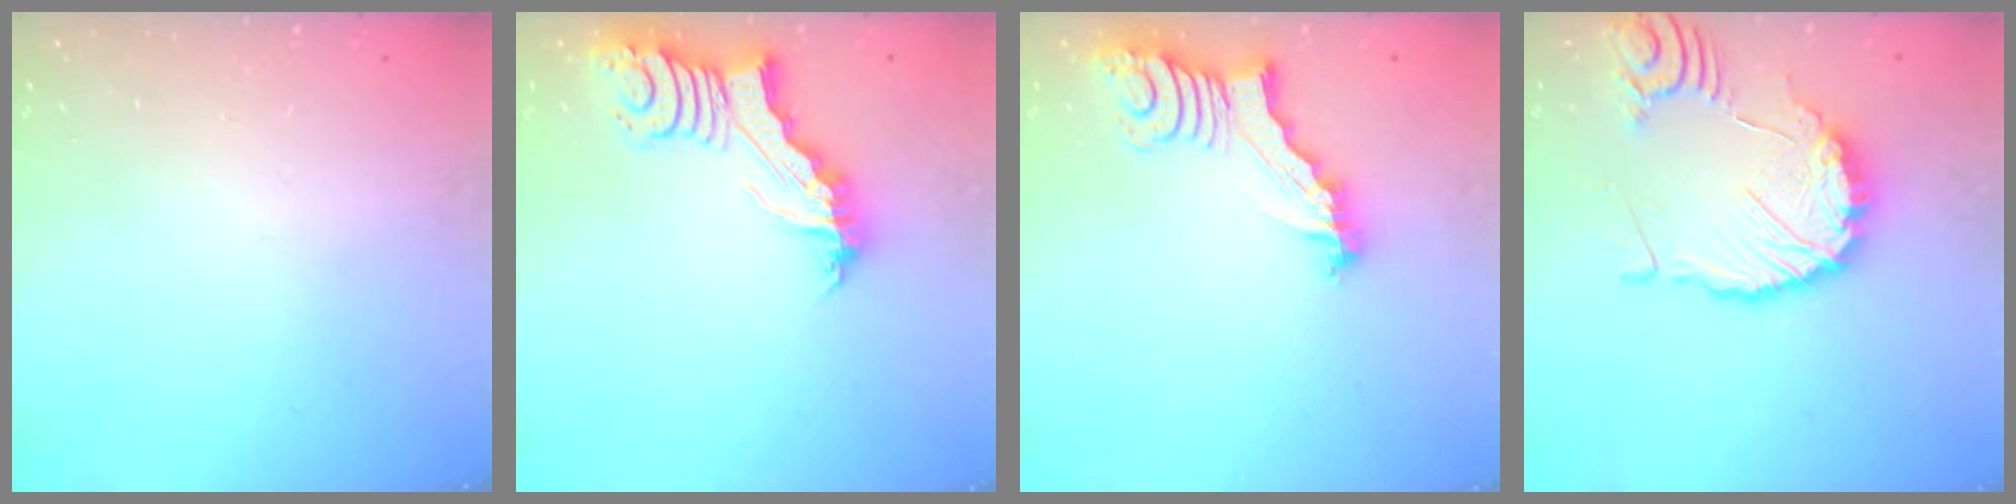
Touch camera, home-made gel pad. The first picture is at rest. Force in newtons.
{"total": 5.8, "press": 5.8, "slide": 0.2}
{"total": 4.9, "press": 4.9, "slide": 0.4}
{"total": 11.9, "press": 11.8, "slide": 1.3}